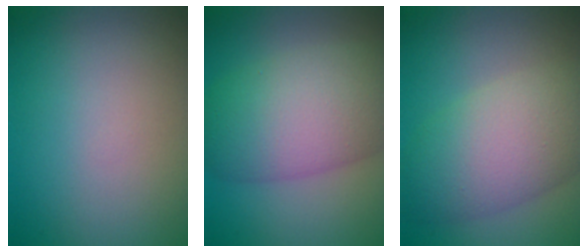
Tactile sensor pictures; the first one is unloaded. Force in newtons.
{"total": 9.4, "press": 9.4, "slide": 0.7}
{"total": 8.3, "press": 8.3, "slide": 0.2}